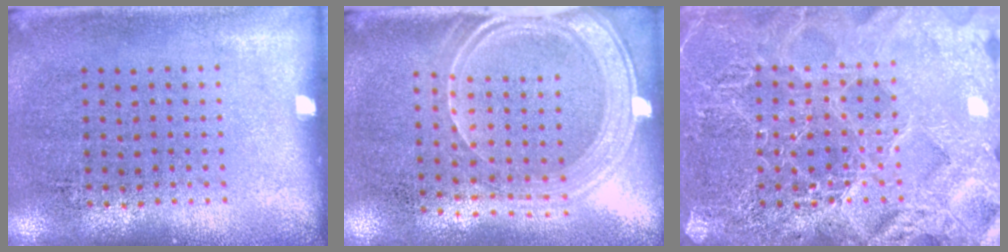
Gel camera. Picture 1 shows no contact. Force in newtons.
{"total": 1.9, "press": 1.6, "slide": 1.0}
{"total": 6.3, "press": 6.2, "slide": 0.9}